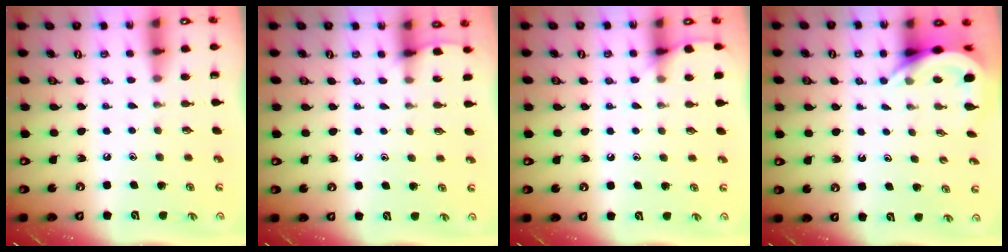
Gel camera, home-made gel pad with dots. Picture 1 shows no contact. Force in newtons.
{"total": 3.6, "press": 3.6, "slide": 0.5}
{"total": 5.7, "press": 5.6, "slide": 0.6}
{"total": 5.1, "press": 5.1, "slide": 0.7}